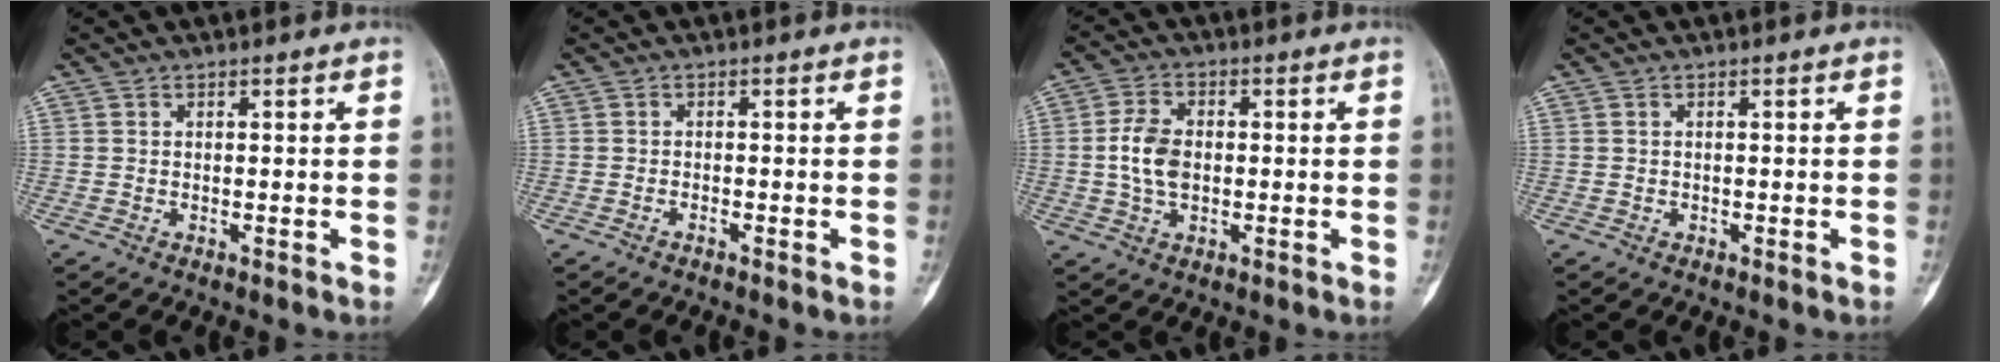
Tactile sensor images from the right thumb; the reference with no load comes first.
{"total": 0.6, "force": [-0.5, 0.2, 0.3], "torque": [-0.006, 0.004, -0.010]}
{"total": 6.9, "force": [-0.1, 4.5, 5.2], "torque": [-0.101, 0.008, -0.003]}
{"total": 0.0}